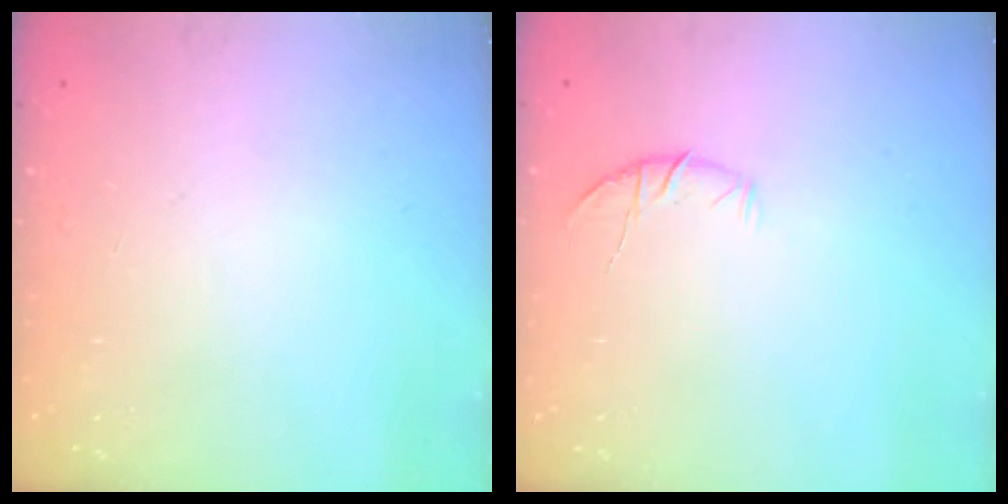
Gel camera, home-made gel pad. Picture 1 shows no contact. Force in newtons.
{"total": 6.5, "press": 6.4, "slide": 1.3}